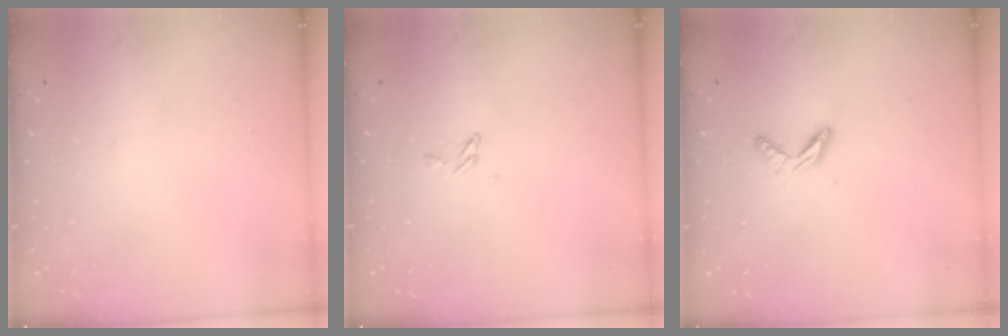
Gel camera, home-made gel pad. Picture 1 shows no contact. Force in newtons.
{"total": 3.9, "press": 3.9, "slide": 0.4}
{"total": 5.0, "press": 5.0, "slide": 0.4}